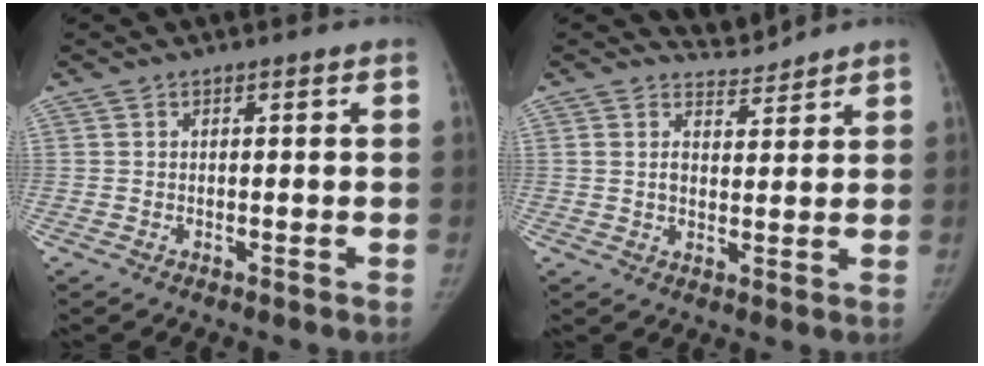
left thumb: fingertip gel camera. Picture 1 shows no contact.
{"total": 3.7, "force": [3.5, 0.7, -0.6], "torque": [0.024, -0.028, 0.064]}